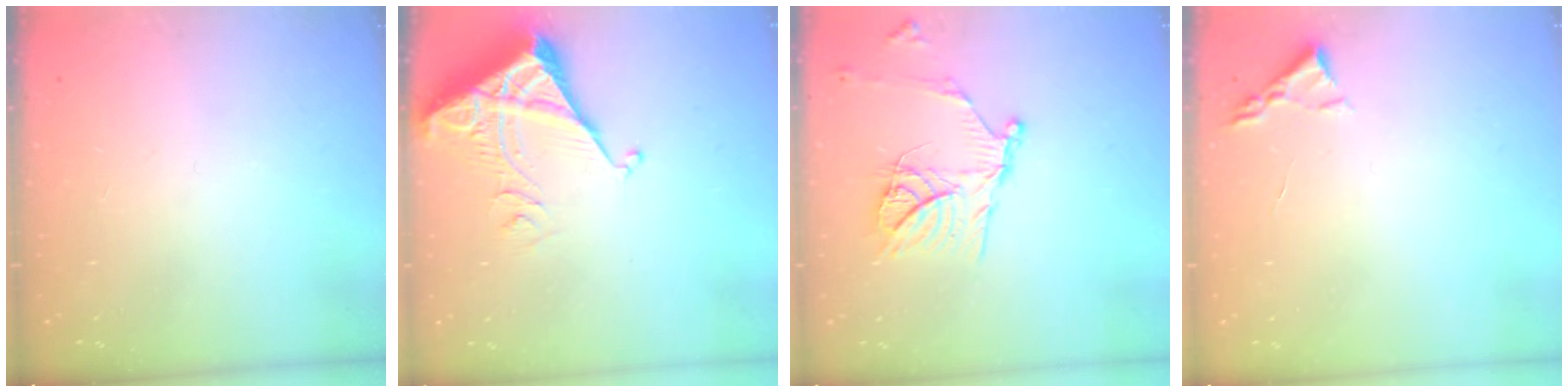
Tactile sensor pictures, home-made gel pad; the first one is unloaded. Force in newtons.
{"total": 5.3, "press": 5.3, "slide": 0.7}
{"total": 15.6, "press": 15.5, "slide": 1.4}
{"total": 2.2, "press": 2.2, "slide": 0.3}